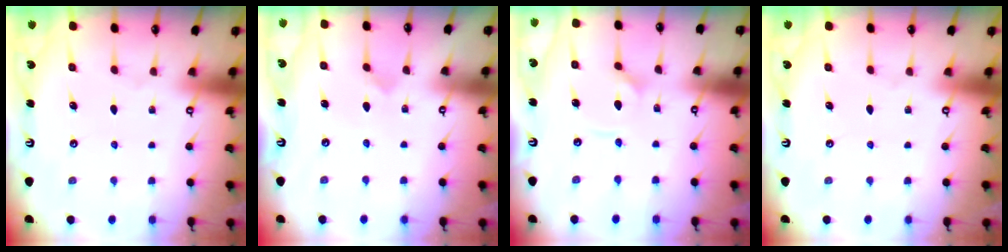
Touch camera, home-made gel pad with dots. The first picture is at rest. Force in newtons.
{"total": 2.3, "press": 2.3, "slide": 0.2}
{"total": 3.8, "press": 3.8, "slide": 0.1}
{"total": 0.0}